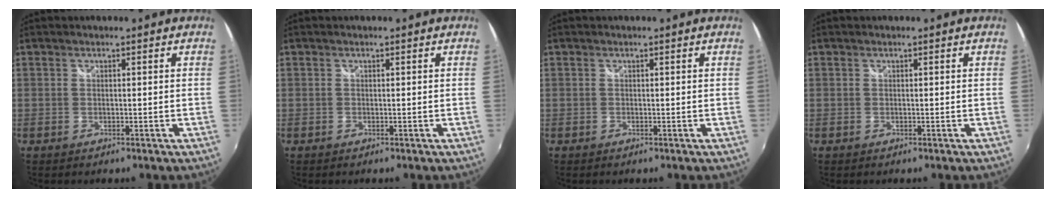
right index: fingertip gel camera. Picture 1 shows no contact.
{"total": 0.0}
{"total": 0.0}
{"total": 0.0}